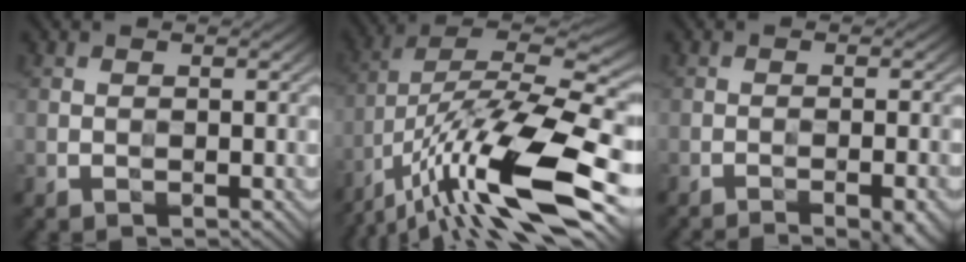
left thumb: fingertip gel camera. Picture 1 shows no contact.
{"total": 17.8, "force": [-9.0, 5.0, 14.5], "torque": [-0.282, -0.001, -0.173]}
{"total": 5.2, "force": [-3.8, 0.7, 3.5], "torque": [-0.048, 0.008, -0.059]}